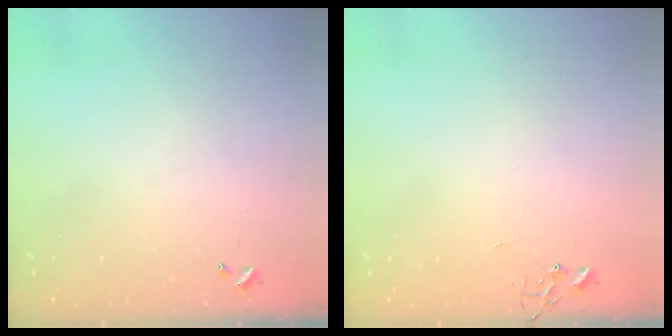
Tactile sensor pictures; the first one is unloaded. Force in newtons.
{"total": 0.0}